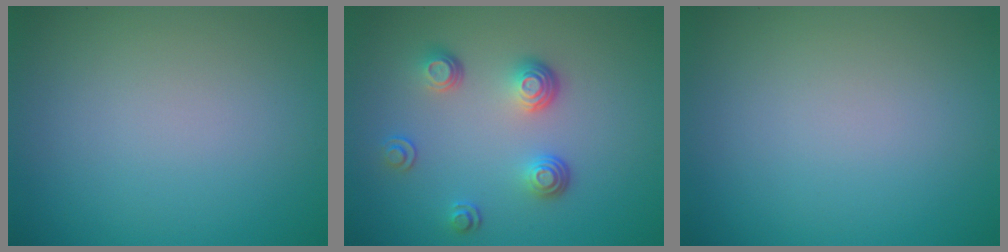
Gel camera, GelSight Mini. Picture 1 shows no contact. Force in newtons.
{"total": 3.5, "press": 2.6, "slide": 2.4}
{"total": 0.0}